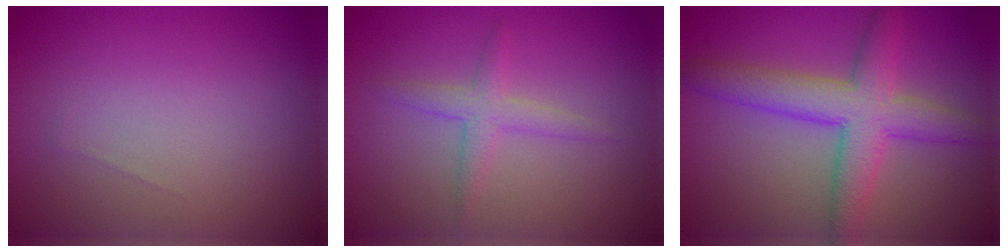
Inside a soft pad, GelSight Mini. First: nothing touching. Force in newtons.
{"total": 2.2, "press": 2.2, "slide": 0.1}
{"total": 6.2, "press": 6.2, "slide": 0.2}